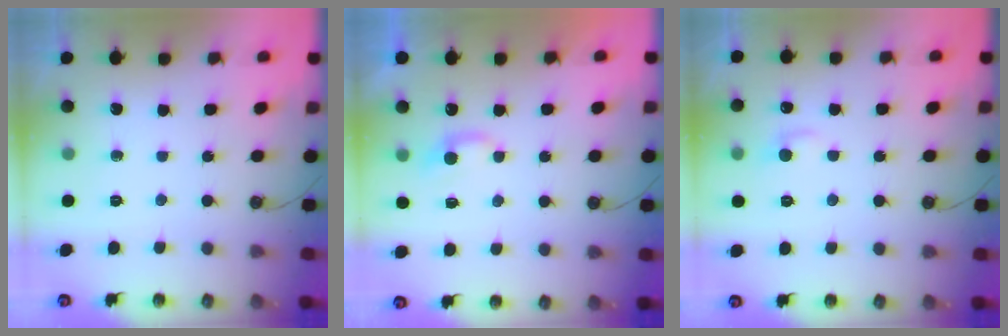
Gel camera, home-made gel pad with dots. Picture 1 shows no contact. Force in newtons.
{"total": 2.0, "press": 2.0, "slide": 0.5}
{"total": 1.5, "press": 1.4, "slide": 0.6}